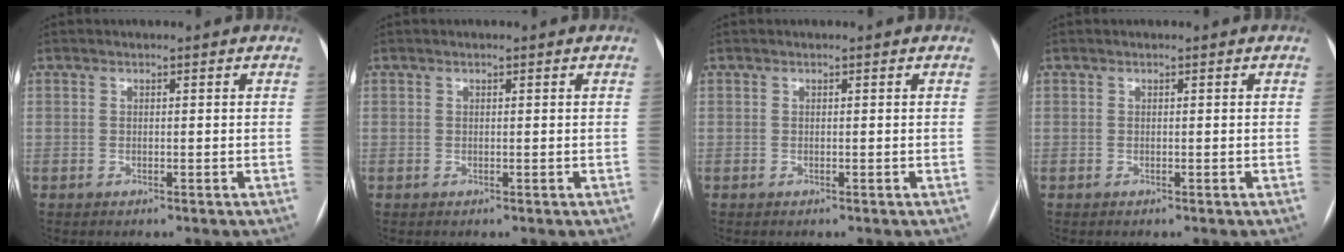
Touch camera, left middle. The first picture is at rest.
{"total": 0.0}
{"total": 0.0}
{"total": 0.0}